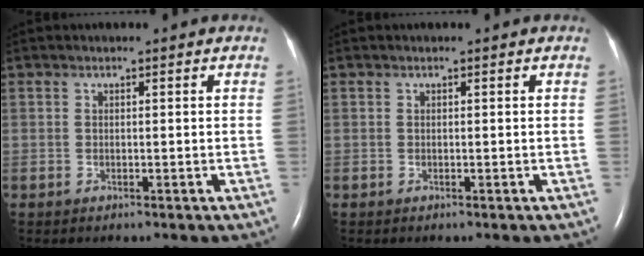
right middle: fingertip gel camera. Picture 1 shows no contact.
{"total": 0.0}